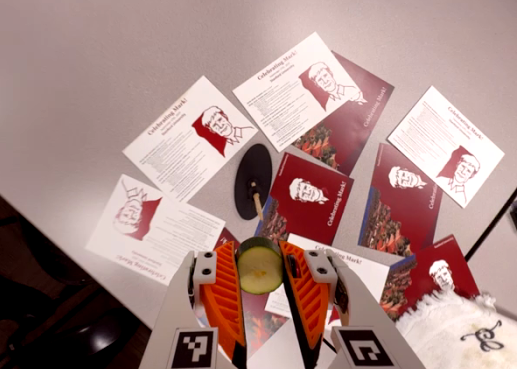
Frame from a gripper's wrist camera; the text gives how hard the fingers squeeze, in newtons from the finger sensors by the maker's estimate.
{"total": 10.2, "left": 9.7, "right": 10.8}